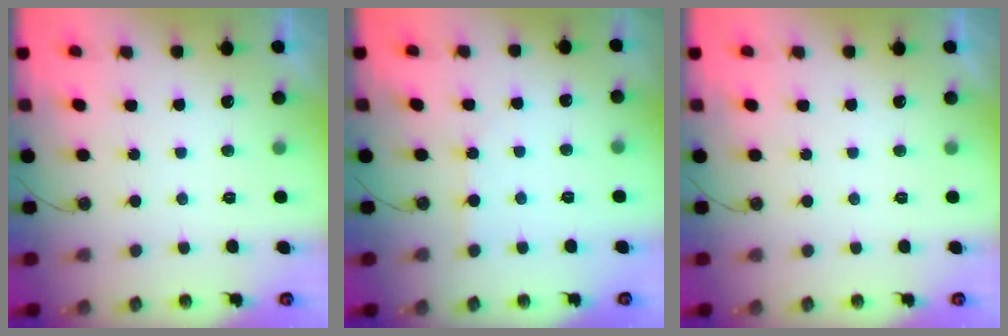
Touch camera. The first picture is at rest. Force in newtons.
{"total": 2.1, "press": 2.0, "slide": 0.3}
{"total": 0.0}